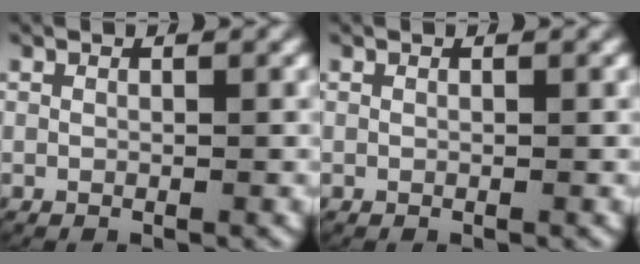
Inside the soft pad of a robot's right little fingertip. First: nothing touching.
{"total": 0.0}